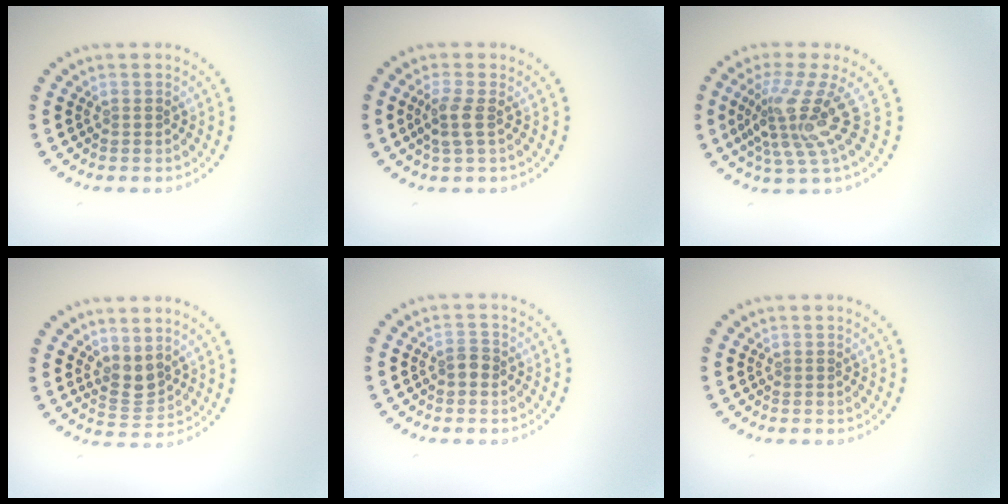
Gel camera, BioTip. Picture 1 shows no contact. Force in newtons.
{"total": 1.8, "press": 1.6, "slide": 0.9}
{"total": 4.7, "press": 3.0, "slide": 3.6}
{"total": 2.1, "press": 1.7, "slide": 1.2}
{"total": 1.2, "press": 1.2, "slide": 0.3}
{"total": 0.0}